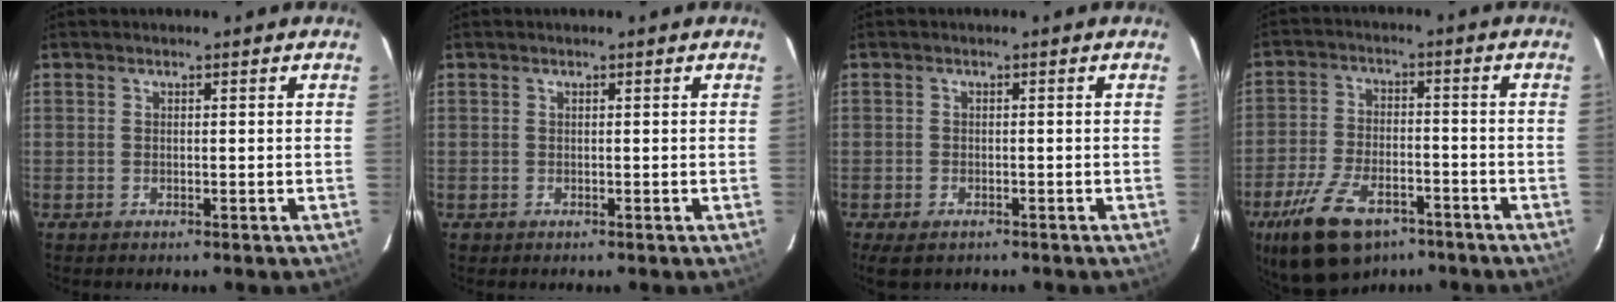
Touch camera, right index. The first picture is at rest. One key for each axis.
{"total": 0.6, "fx": -0.2, "fy": 0.5, "fz": 0.0, "tx": 0.001, "ty": 0.002, "tz": -0.002}
{"total": 4.0, "fx": -2.7, "fy": 2.2, "fz": 2.0, "tx": -0.045, "ty": -0.013, "tz": -0.044}
{"total": 15.5, "fx": -9.9, "fy": 7.7, "fz": 9.1, "tx": -0.201, "ty": -0.018, "tz": -0.169}